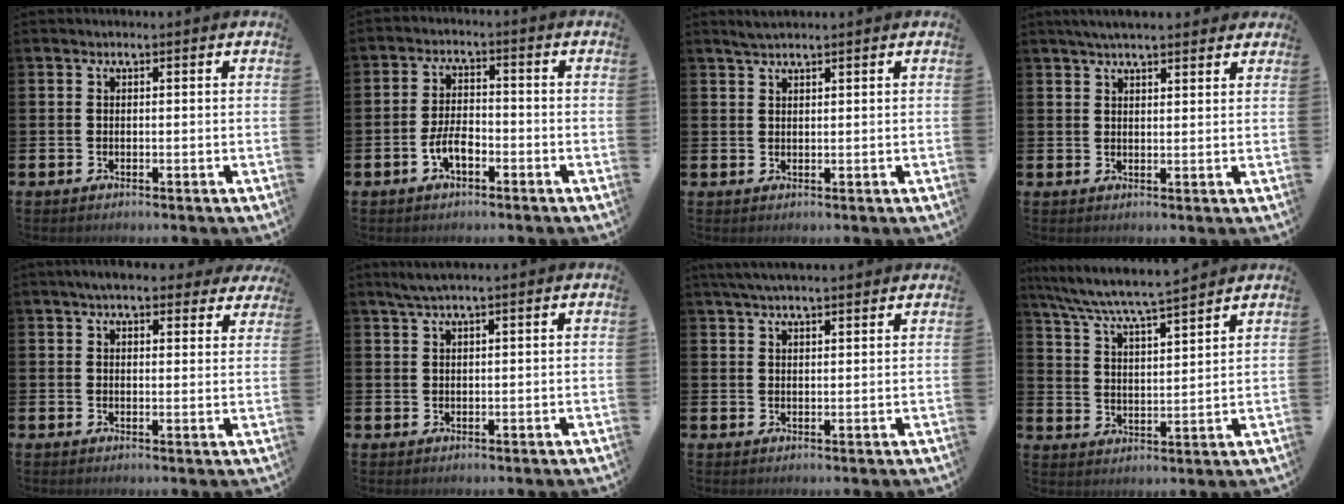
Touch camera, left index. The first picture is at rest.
{"total": 3.9, "force": [-1.8, 1.9, 2.9], "torque": [-0.057, 0.006, -0.035]}
{"total": 2.0, "force": [1.8, 0.3, 0.8], "torque": [-0.014, 0.002, 0.032]}
{"total": 3.6, "force": [3.3, 0.6, 1.5], "torque": [-0.031, -0.006, 0.059]}
{"total": 5.2, "force": [4.5, 1.6, 2.1], "torque": [-0.032, -0.016, 0.078]}
{"total": 2.2, "force": [1.6, 0.0, 1.6], "torque": [-0.036, 0.003, 0.029]}
{"total": 3.7, "force": [3.3, 0.5, 1.4], "torque": [-0.032, -0.004, 0.061]}
{"total": 6.6, "force": [6.3, 0.1, 1.9], "torque": [-0.061, -0.048, 0.107]}